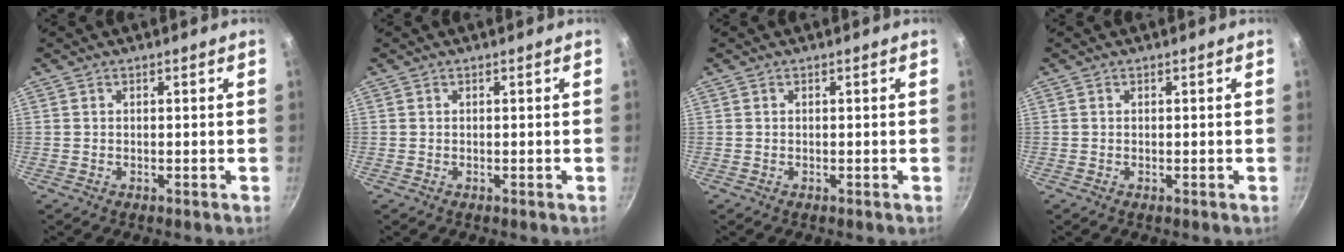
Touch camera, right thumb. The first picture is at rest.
{"total": 0.0}
{"total": 0.0}
{"total": 0.0}